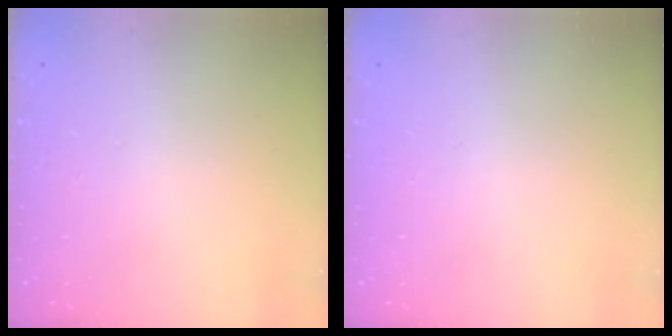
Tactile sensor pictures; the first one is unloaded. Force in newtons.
{"total": 0.0}